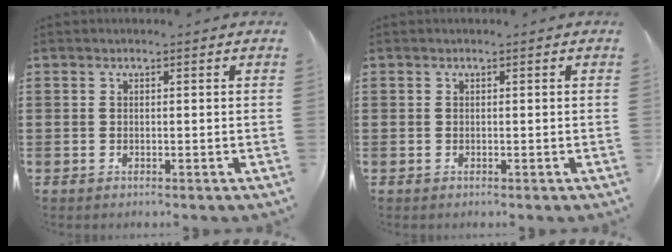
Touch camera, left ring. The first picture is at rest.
{"total": 0.0}